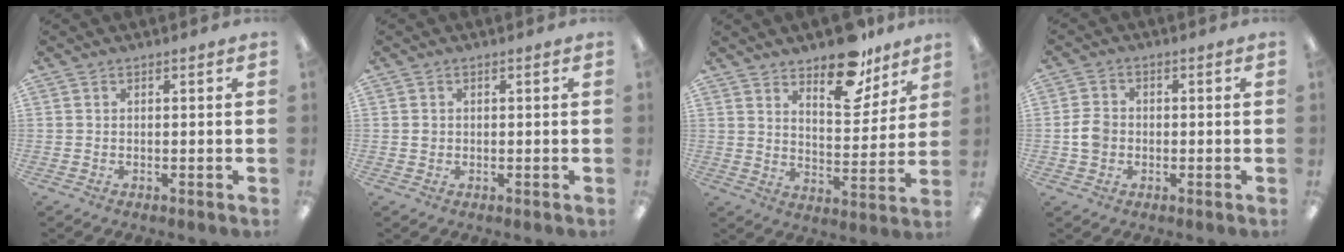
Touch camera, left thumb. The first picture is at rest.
{"total": 1.0, "force": [0.2, 0.9, 0.3], "torque": [-0.006, 0.005, 0.002]}
{"total": 14.1, "force": [11.1, 6.1, 6.3], "torque": [-0.073, -0.076, 0.195]}
{"total": 4.7, "force": [-0.5, 3.9, 2.6], "torque": [-0.039, 0.007, -0.008]}